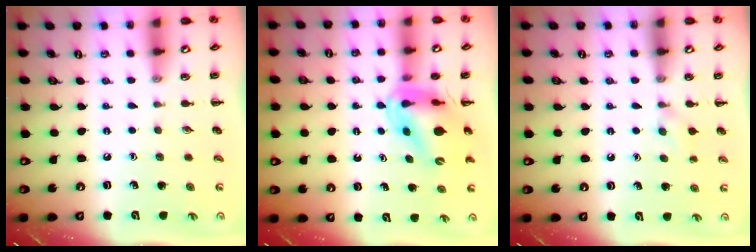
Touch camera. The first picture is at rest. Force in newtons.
{"total": 12.8, "press": 12.0, "slide": 4.3}
{"total": 5.4, "press": 5.1, "slide": 1.7}